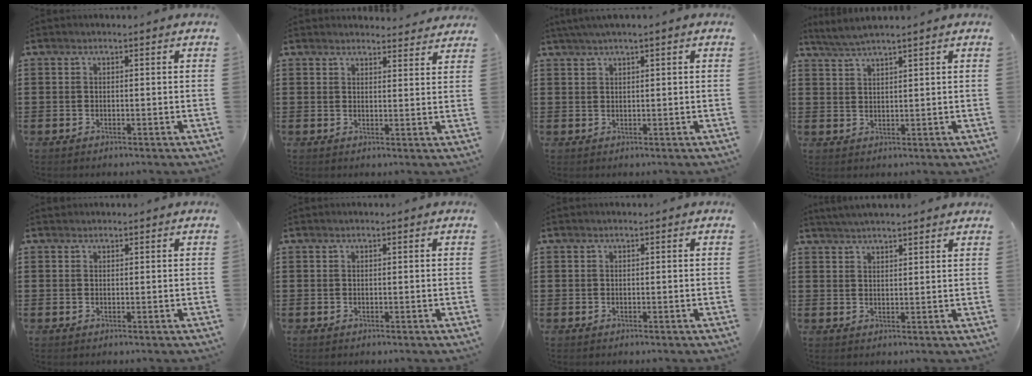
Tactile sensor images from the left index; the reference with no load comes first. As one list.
[{"total": 2.8, "force": [2.8, 0.3, 0.2], "torque": [-0.004, -0.012, 0.051]}, {"total": 1.6, "force": [0.9, -0.1, 1.3], "torque": [-0.023, -0.001, 0.017]}, {"total": 2.7, "force": [2.4, -0.4, 1.1], "torque": [-0.027, -0.001, 0.045]}, {"total": 0.6, "force": [0.6, 0.3, 0.0], "torque": [0.000, 0.002, 0.012]}, {"total": 0.0}, {"total": 0.0}, {"total": 2.8, "force": [2.8, -0.3, 0.5], "torque": [-0.015, -0.004, 0.052]}]